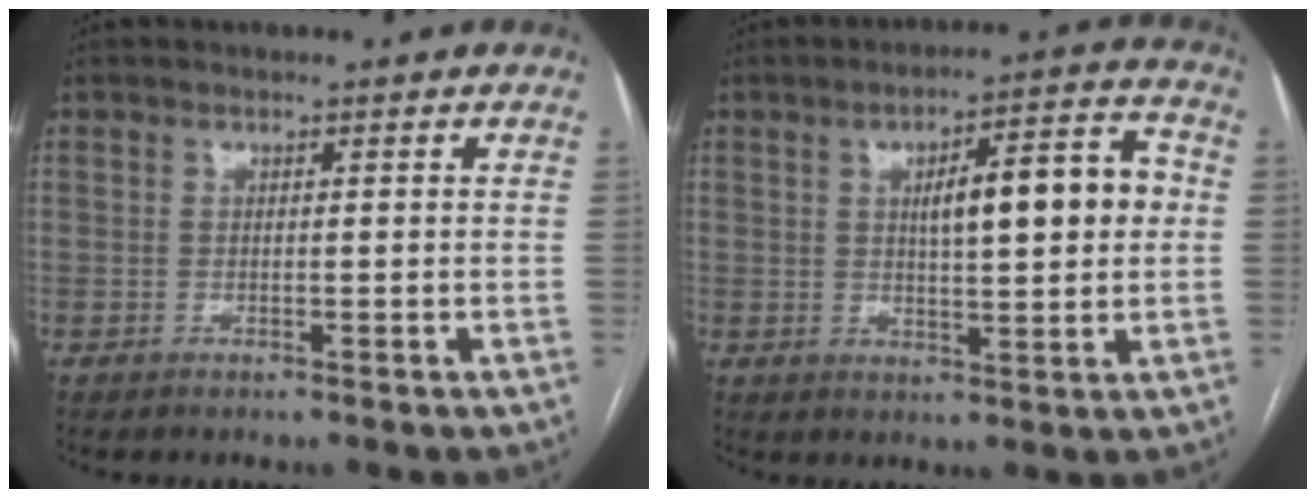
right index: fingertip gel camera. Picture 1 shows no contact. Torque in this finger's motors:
{"motor_torque": [0.67, 0.35, 0.43, 0.11]}